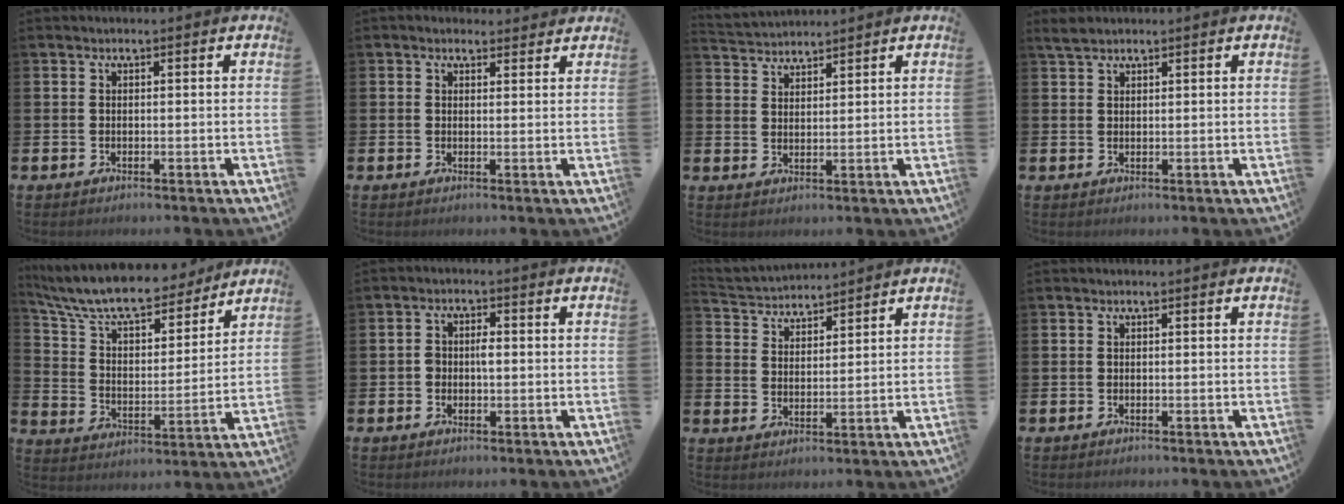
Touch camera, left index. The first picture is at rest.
{"total": 1.6, "force": [1.4, 0.7, 0.2], "torque": [0.003, 0.000, 0.024]}
{"total": 3.2, "force": [3.1, 0.5, -0.4], "torque": [-0.009, -0.011, 0.059]}
{"total": 2.1, "force": [1.9, 0.7, 0.7], "torque": [-0.017, 0.005, 0.035]}
{"total": 10.7, "force": [9.7, 2.6, 3.7], "torque": [-0.113, -0.062, 0.170]}
{"total": 2.2, "force": [-0.1, 1.5, 1.7], "torque": [-0.023, 0.005, -0.005]}
{"total": 3.9, "force": [3.7, 0.9, -0.4], "torque": [-0.015, -0.023, 0.067]}
{"total": 0.0}